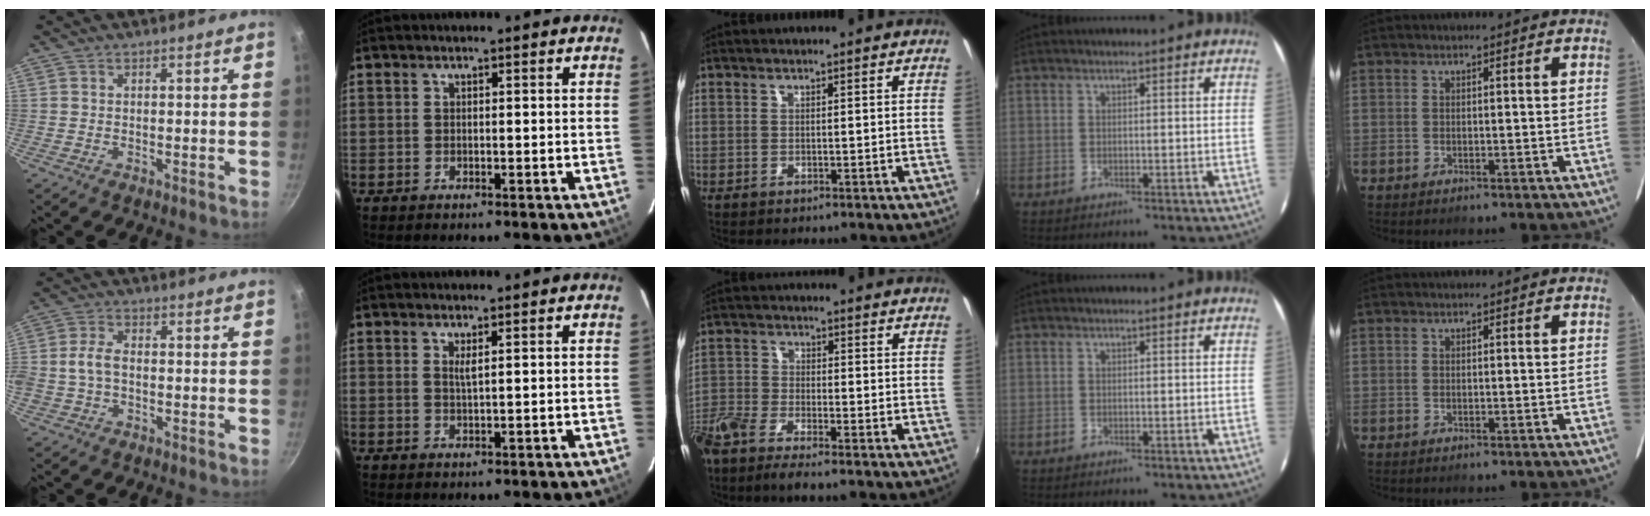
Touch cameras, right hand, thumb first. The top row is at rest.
{"thumb": {"total": 4.7, "force": [-0.7, 3.0, 3.6], "torque": [-0.073, 0.017, -0.018]}, "index": {"total": 1.2, "force": [0.6, -0.1, 1.1], "torque": [-0.020, -0.003, 0.011]}, "middle": {"total": 7.2, "force": [-5.9, 1.4, 3.9], "torque": [-0.104, -0.015, -0.123]}}